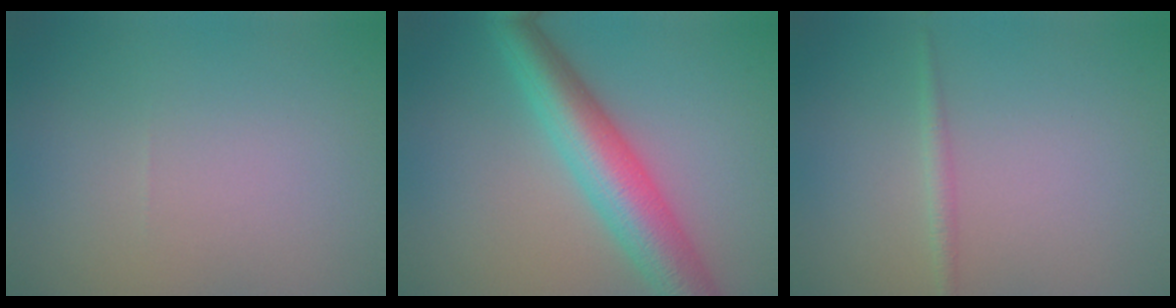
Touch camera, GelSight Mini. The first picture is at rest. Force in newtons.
{"total": 7.1, "press": 7.1, "slide": 0.1}
{"total": 1.1, "press": 1.1, "slide": 0.1}